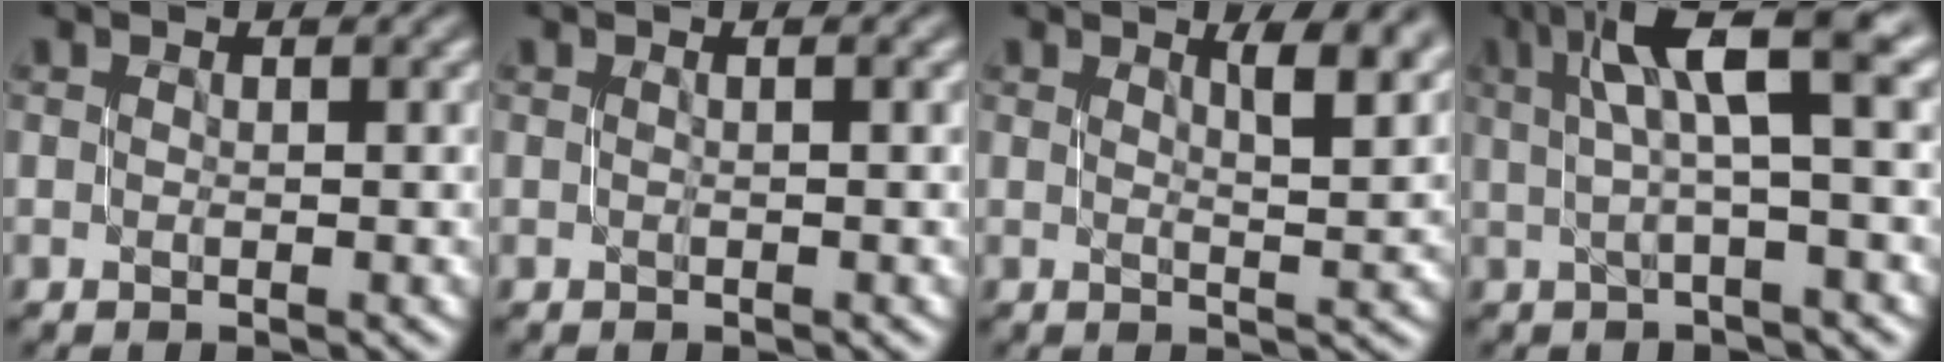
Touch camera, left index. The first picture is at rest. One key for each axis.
{"total": 0.9, "fx": 0.1, "fy": 0.3, "fz": 0.8, "tx": -0.010, "ty": 0.005, "tz": -0.002}
{"total": 4.6, "fx": 2.0, "fy": 1.4, "fz": 4.0, "tx": -0.044, "ty": -0.001, "tz": 0.030}
{"total": 7.4, "fx": 2.4, "fy": 1.2, "fz": 6.8, "tx": -0.099, "ty": 0.021, "tz": 0.037}